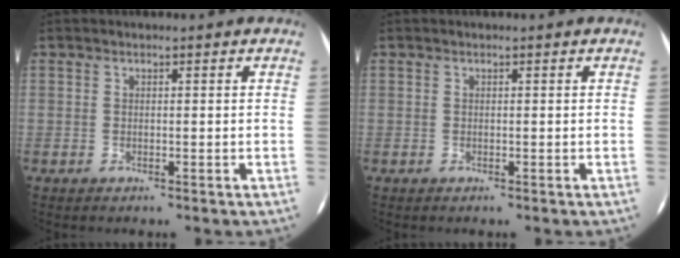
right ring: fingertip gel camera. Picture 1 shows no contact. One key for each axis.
{"total": 0.0}